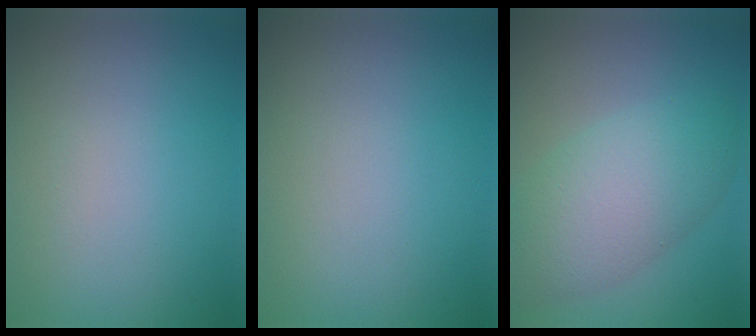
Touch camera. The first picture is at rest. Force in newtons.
{"total": 0.0}
{"total": 6.6, "press": 6.6, "slide": 0.3}